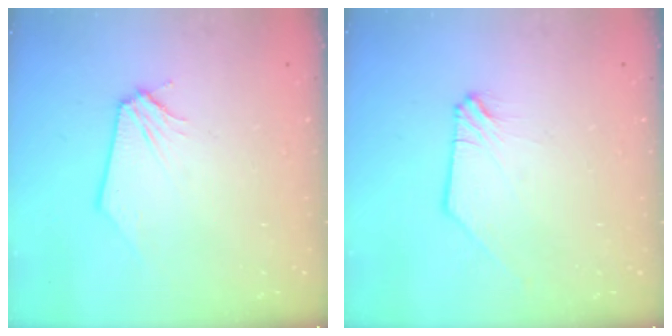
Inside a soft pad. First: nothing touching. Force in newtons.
{"total": 0.0}